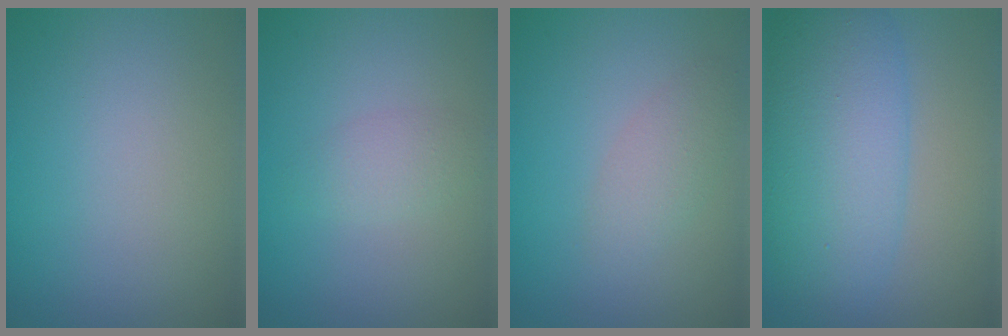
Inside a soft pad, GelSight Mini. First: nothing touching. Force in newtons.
{"total": 1.7, "press": 1.7, "slide": 0.0}
{"total": 2.2, "press": 2.2, "slide": 0.1}
{"total": 8.4, "press": 8.4, "slide": 0.2}